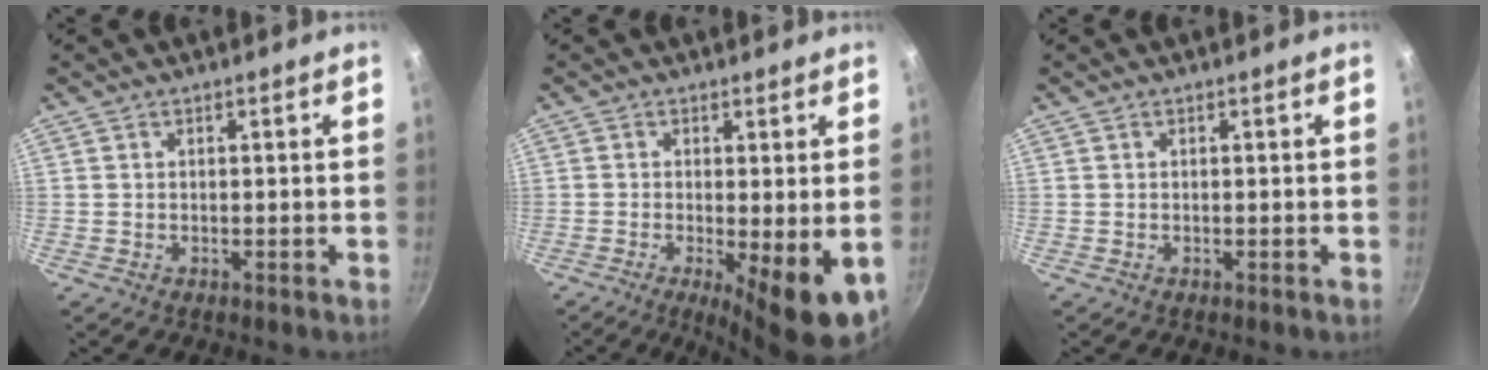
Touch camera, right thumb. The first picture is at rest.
{"total": 8.9, "force": [-1.8, 2.3, 8.4], "torque": [-0.115, -0.011, -0.019]}
{"total": 0.0}